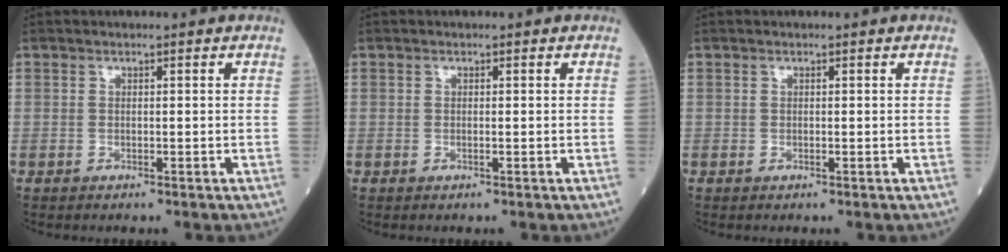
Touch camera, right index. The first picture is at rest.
{"total": 0.0}
{"total": 0.0}